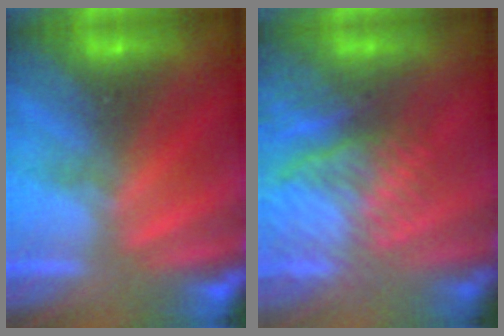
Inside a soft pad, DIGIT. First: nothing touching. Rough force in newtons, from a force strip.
{"total": 6.9}